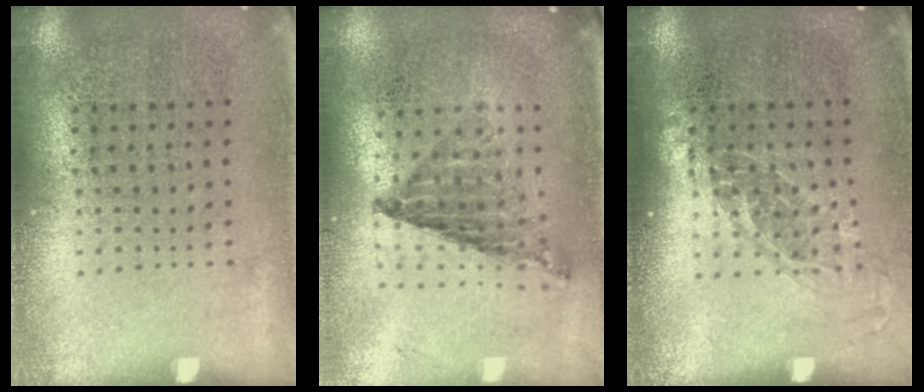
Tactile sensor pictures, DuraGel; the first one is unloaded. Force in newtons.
{"total": 0.8, "press": 0.8, "slide": 0.1}
{"total": 1.1, "press": 1.0, "slide": 0.6}